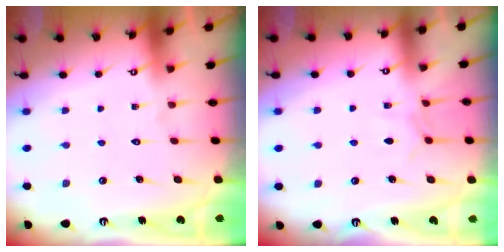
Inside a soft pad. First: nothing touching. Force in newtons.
{"total": 3.7, "press": 3.7, "slide": 0.1}